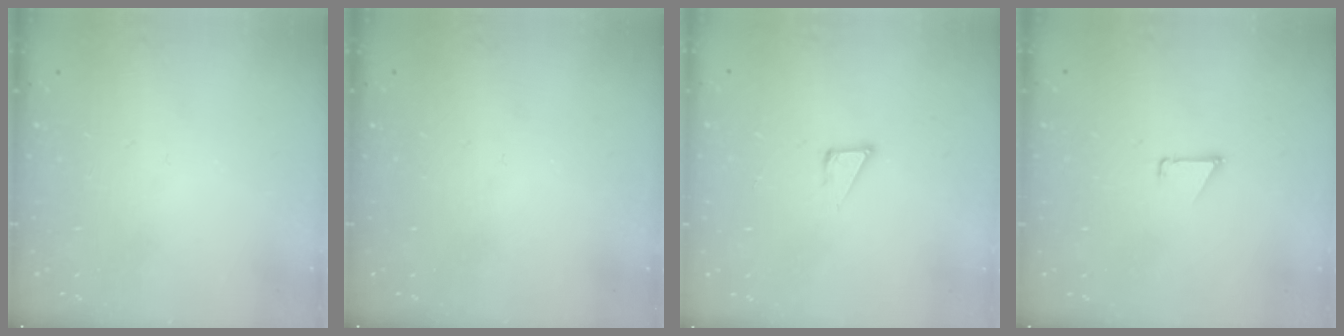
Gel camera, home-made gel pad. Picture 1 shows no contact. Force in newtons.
{"total": 0.0}
{"total": 5.8, "press": 5.8, "slide": 0.2}
{"total": 0.7, "press": 0.7, "slide": 0.1}